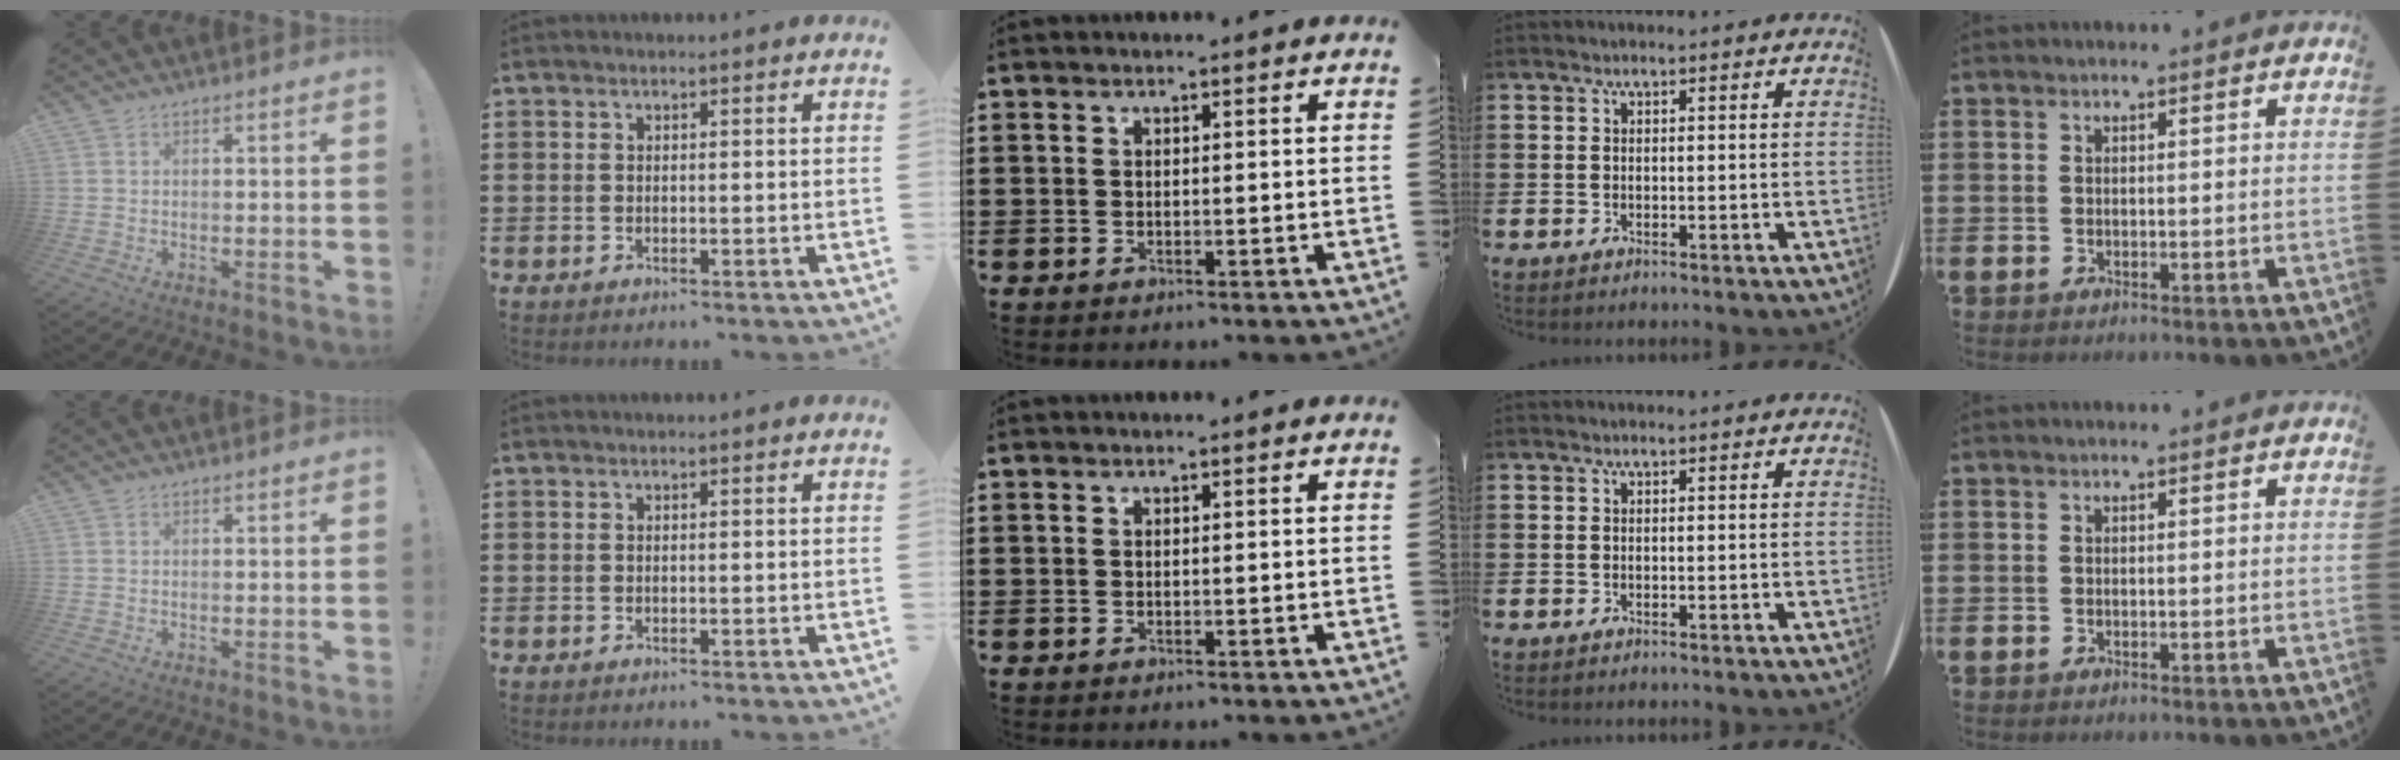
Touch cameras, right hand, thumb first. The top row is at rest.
{}